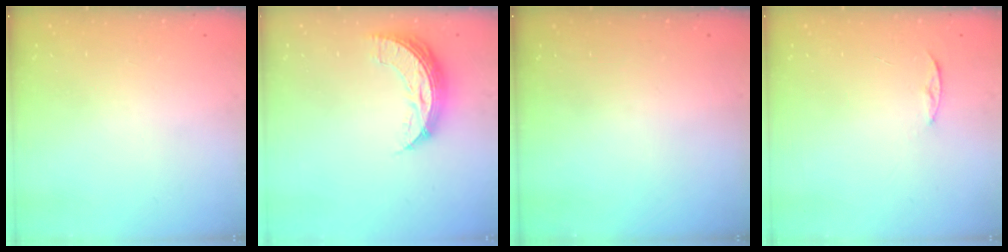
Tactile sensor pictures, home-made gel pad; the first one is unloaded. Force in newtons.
{"total": 9.1, "press": 9.1, "slide": 0.2}
{"total": 0.0}
{"total": 4.4, "press": 4.4, "slide": 0.5}